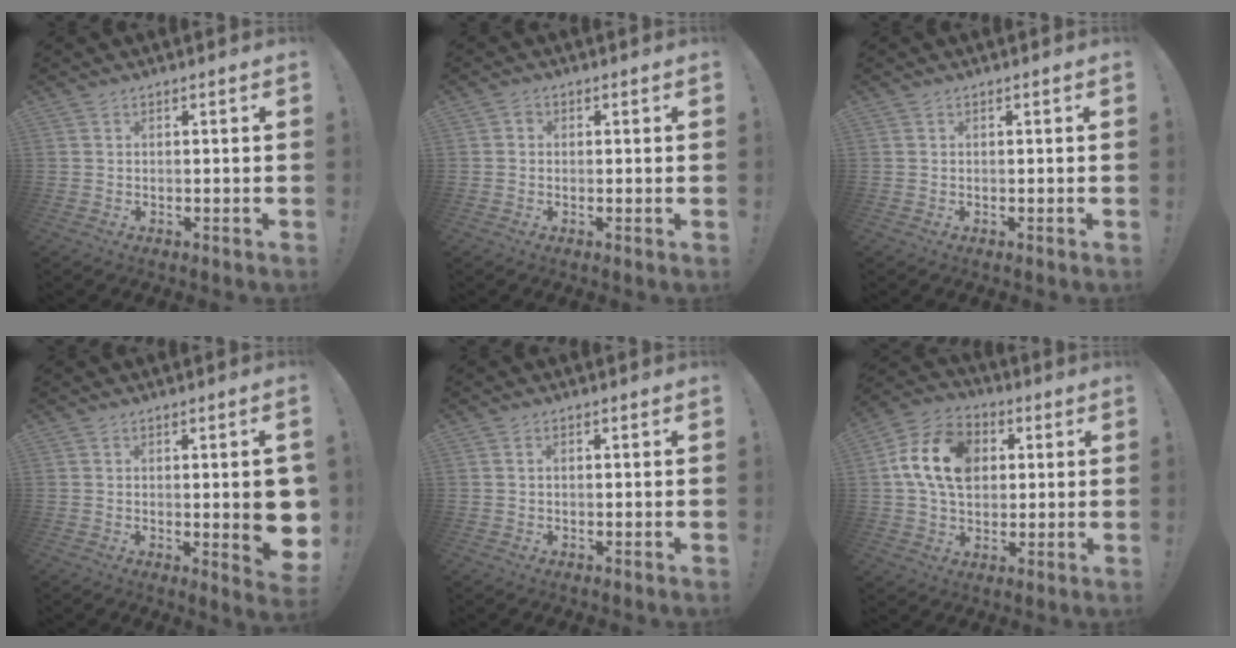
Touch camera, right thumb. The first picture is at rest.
{"total": 1.0, "force": [-0.1, 0.9, 0.5], "torque": [-0.001, 0.001, -0.004]}
{"total": 0.0}
{"total": 8.0, "force": [0.2, 2.0, 7.8], "torque": [-0.085, -0.015, 0.006]}
{"total": 0.6, "force": [0.2, 0.4, 0.4], "torque": [-0.010, 0.001, 0.003]}
{"total": 16.4, "force": [3.6, 12.5, 10.0], "torque": [-0.161, 0.001, 0.071]}